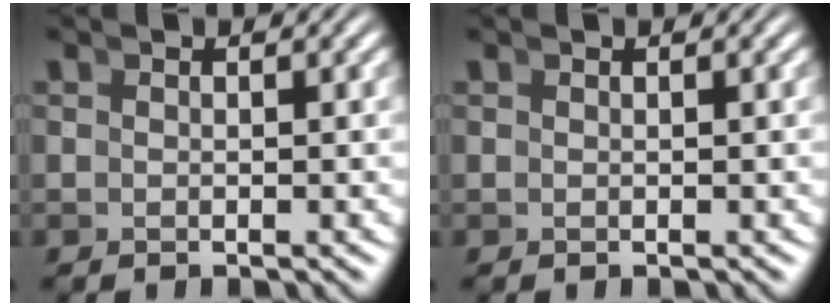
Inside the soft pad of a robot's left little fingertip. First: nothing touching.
{"total": 0.0}